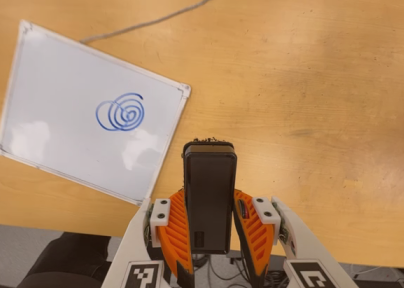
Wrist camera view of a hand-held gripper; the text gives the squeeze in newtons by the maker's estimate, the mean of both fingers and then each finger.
{"total": 5.6, "left": 3.8, "right": 7.3}